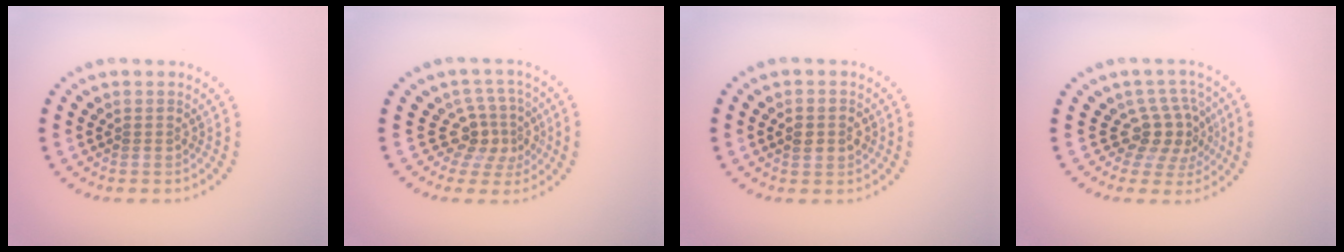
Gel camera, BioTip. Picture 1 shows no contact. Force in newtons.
{"total": 3.3, "press": 2.4, "slide": 2.2}
{"total": 1.9, "press": 1.9, "slide": 0.0}
{"total": 3.5, "press": 2.6, "slide": 2.3}